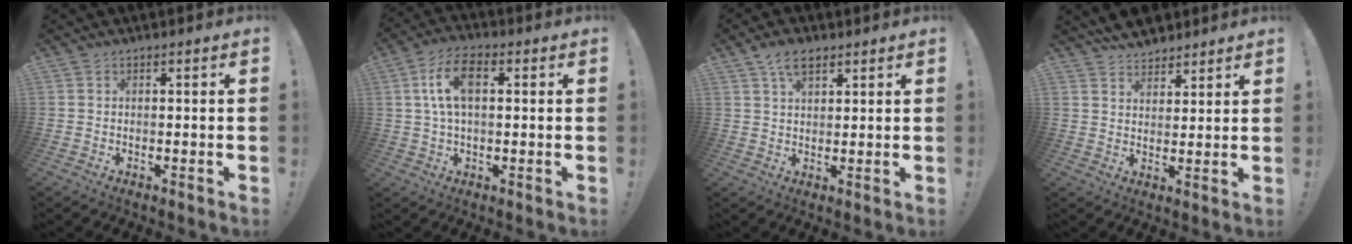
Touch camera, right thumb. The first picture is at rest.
{"total": 9.9, "force": [2.3, 5.1, 8.1], "torque": [-0.156, 0.005, 0.043]}
{"total": 6.2, "force": [3.6, 3.5, 3.7], "torque": [-0.069, -0.006, 0.069]}
{"total": 5.5, "force": [4.8, 2.5, 1.2], "torque": [-0.028, -0.027, 0.091]}